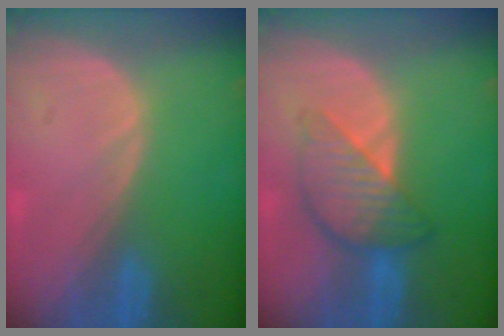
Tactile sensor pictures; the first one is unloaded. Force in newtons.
{"total": 6.2, "press": 6.2, "slide": 0.4}